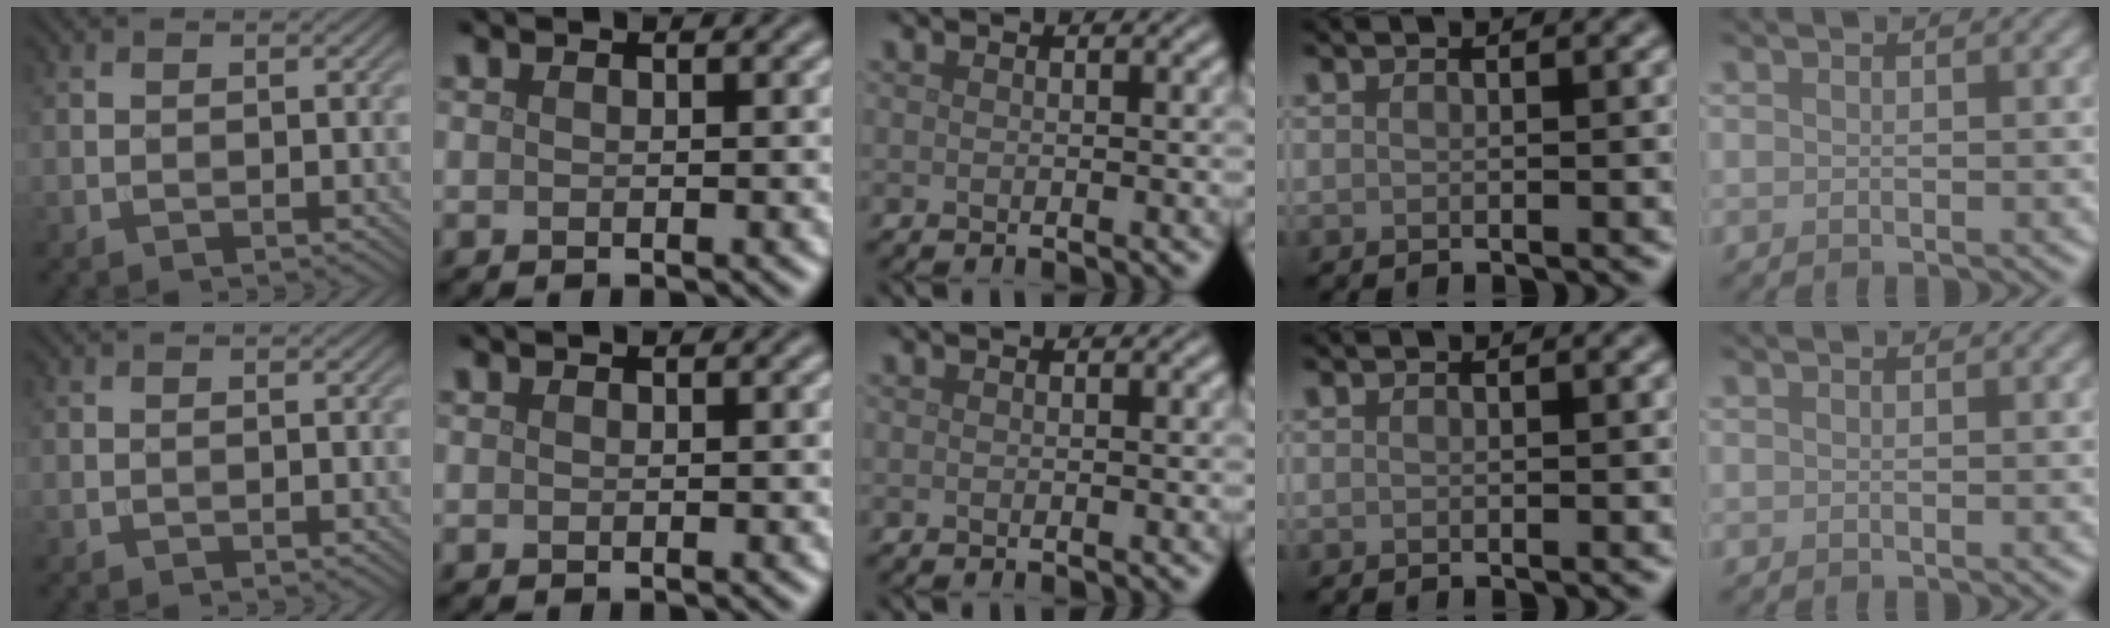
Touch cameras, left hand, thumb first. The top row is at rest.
{}